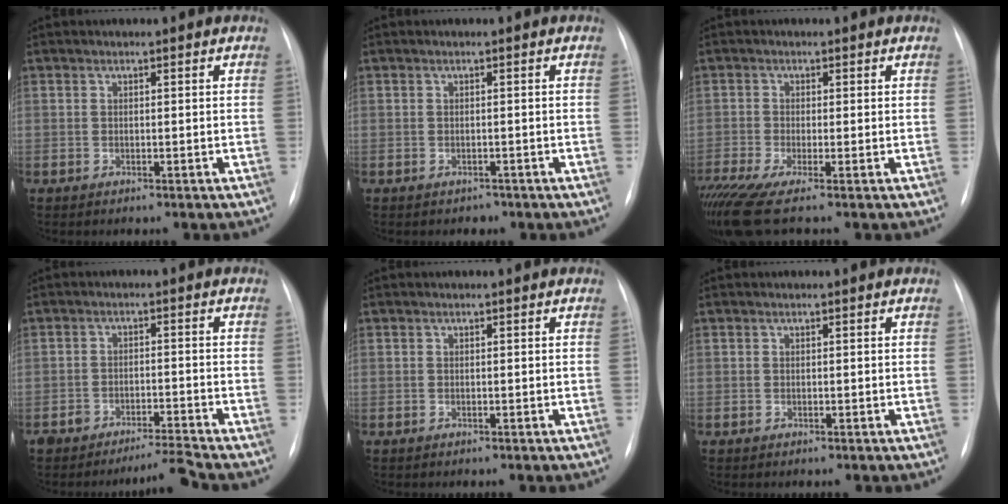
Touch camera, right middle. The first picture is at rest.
{"total": 1.1, "force": [-0.9, 0.8, 0.0], "torque": [-0.003, 0.002, -0.012]}
{"total": 6.6, "force": [-4.5, 0.3, 4.8], "torque": [-0.091, -0.022, -0.084]}
{"total": 3.8, "force": [-3.7, -0.7, 0.7], "torque": [-0.014, -0.005, -0.063]}
{"total": 0.0}
{"total": 0.0}